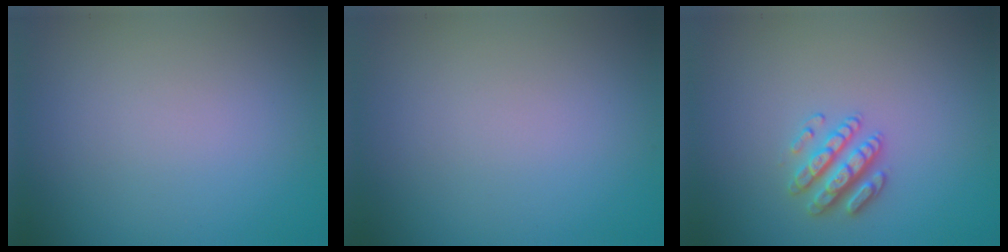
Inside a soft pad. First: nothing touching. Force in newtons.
{"total": 0.0}
{"total": 2.6, "press": 2.6, "slide": 0.5}